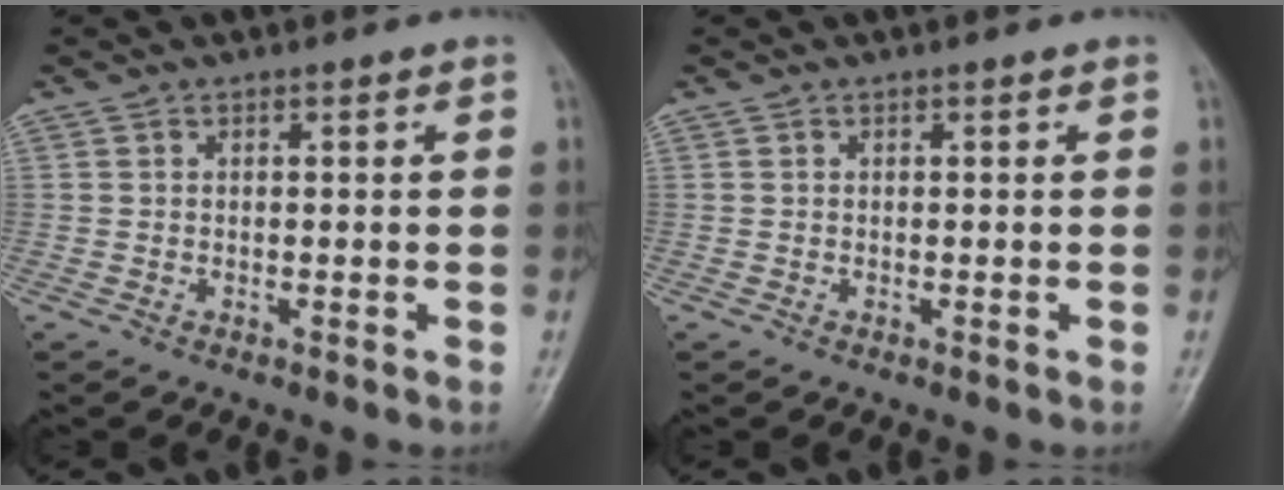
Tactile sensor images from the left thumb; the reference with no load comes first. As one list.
[{"total": 0.0}]